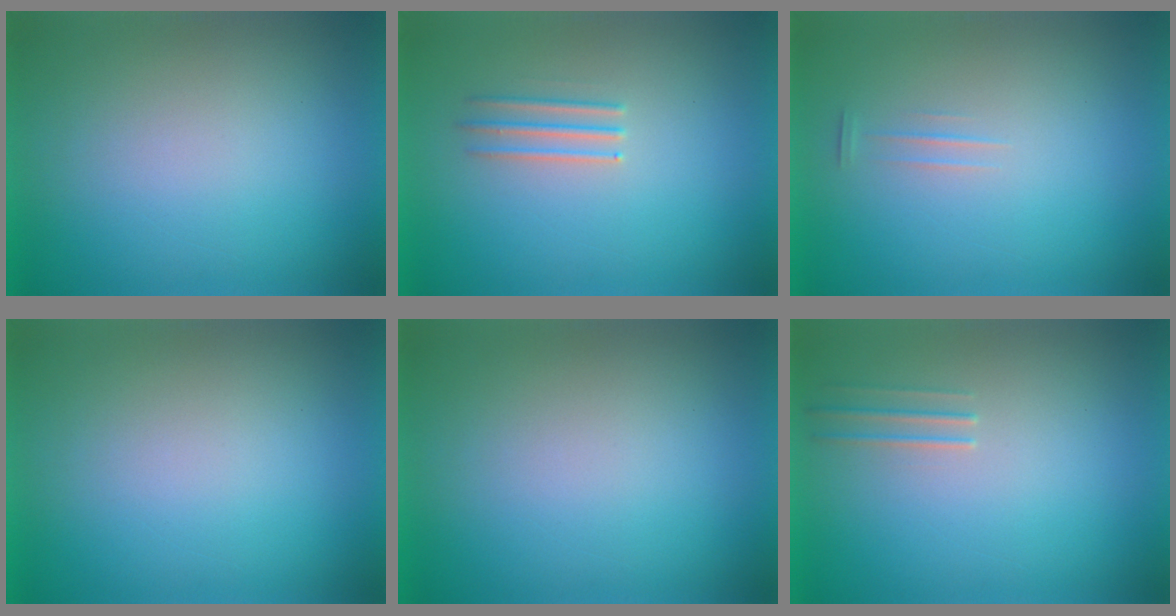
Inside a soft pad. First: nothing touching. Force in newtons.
{"total": 2.7}
{"total": 1.2}
{"total": 0.0}
{"total": 0.0}
{"total": 1.5}